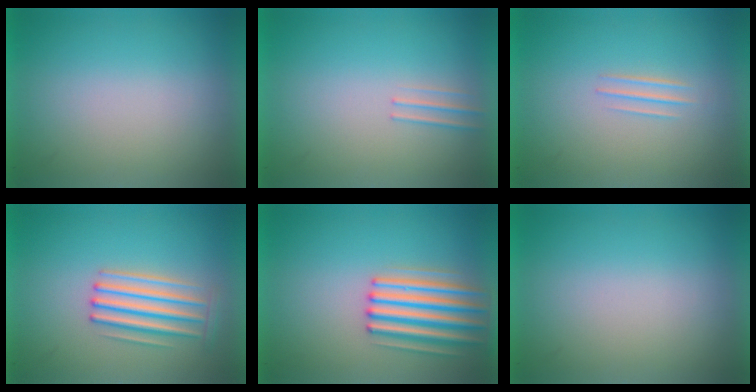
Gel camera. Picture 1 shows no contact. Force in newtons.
{"total": 1.2}
{"total": 1.0}
{"total": 3.2}
{"total": 4.8}
{"total": 0.0}